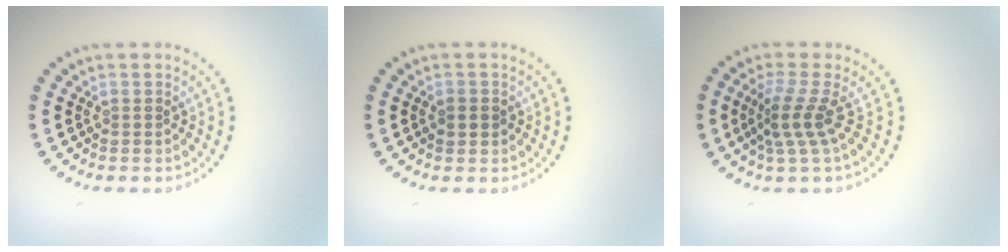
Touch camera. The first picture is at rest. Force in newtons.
{"total": 1.4, "press": 1.4, "slide": 0.3}
{"total": 2.9, "press": 2.0, "slide": 2.1}